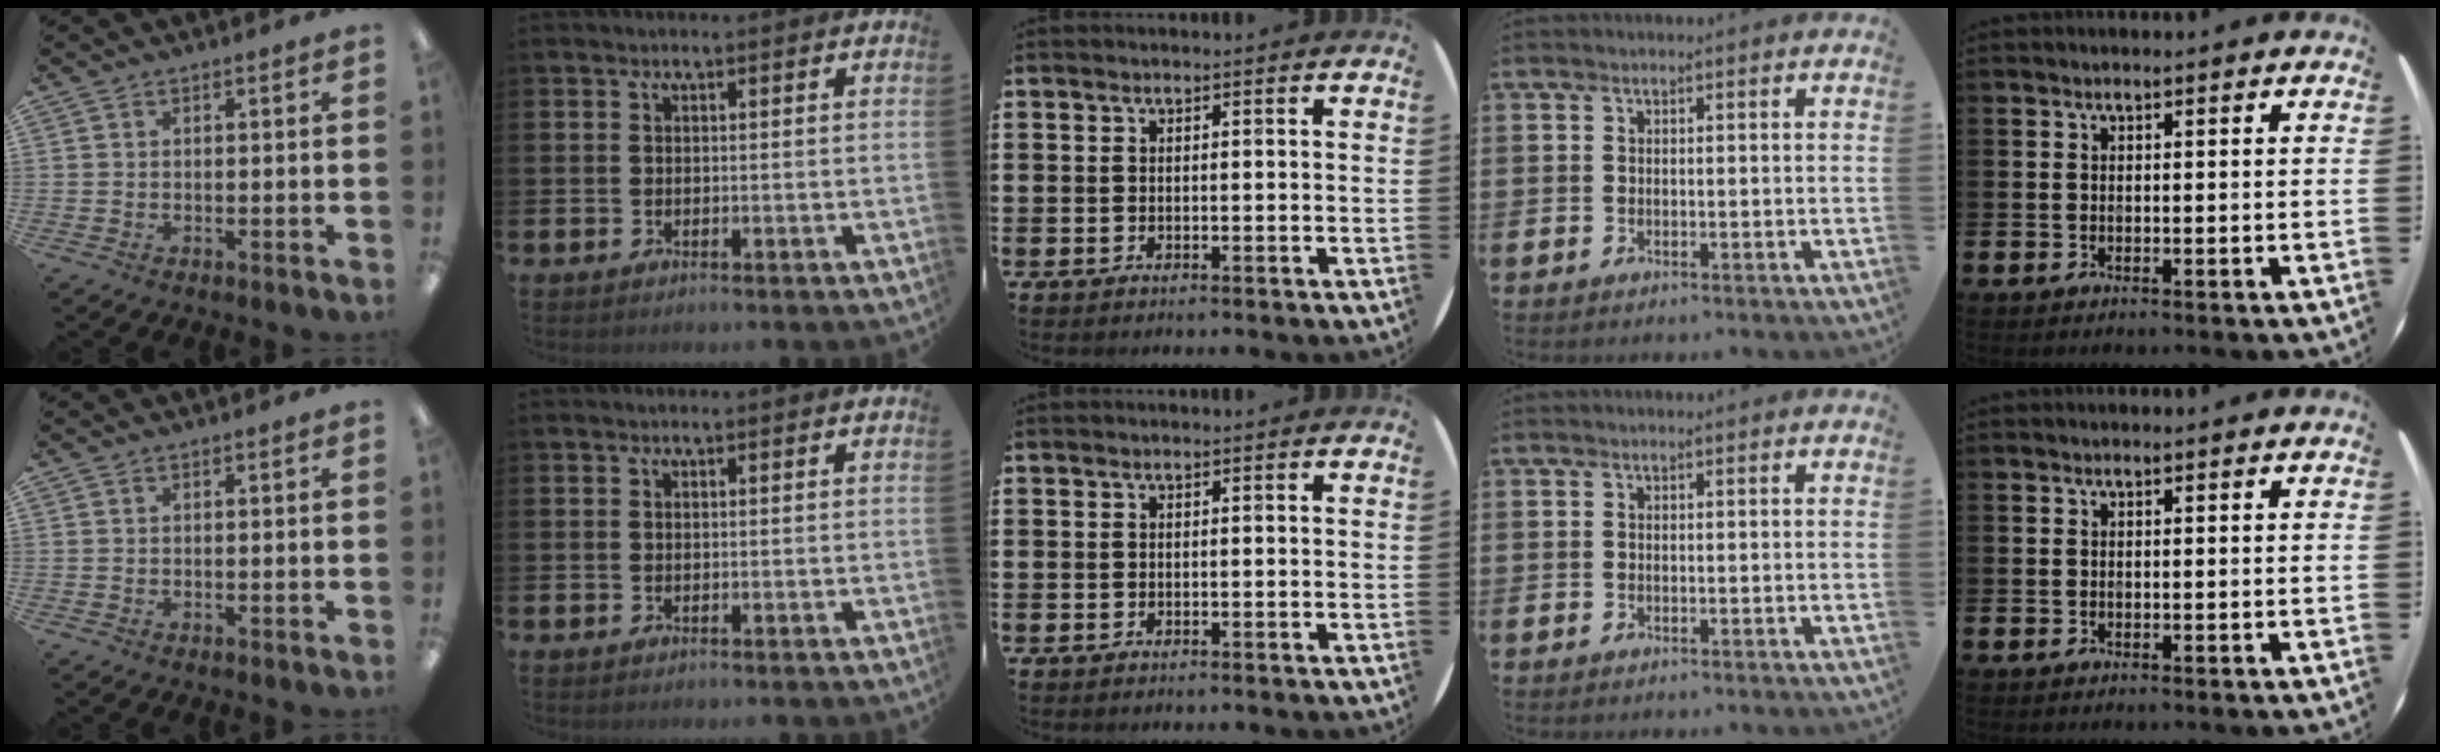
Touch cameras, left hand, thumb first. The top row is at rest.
{}